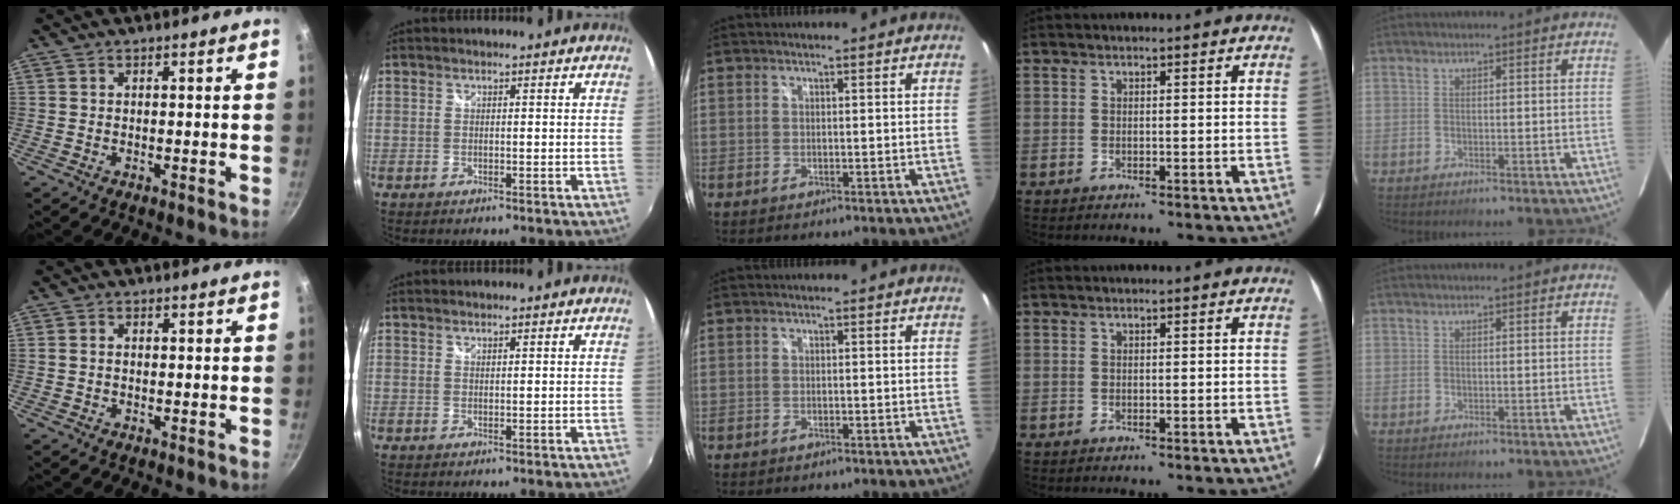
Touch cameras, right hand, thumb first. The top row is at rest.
{"thumb": {"total": 1.1, "force": [-0.1, 0.8, 0.7], "torque": [-0.014, 0.005, -0.003]}, "index": {"total": 0.5, "force": [0.5, 0.2, 0.2], "torque": [-0.003, 0.000, 0.008]}, "middle": {"total": 0.5, "force": [-0.4, 0.3, 0.2], "torque": [-0.003, -0.002, -0.008]}}